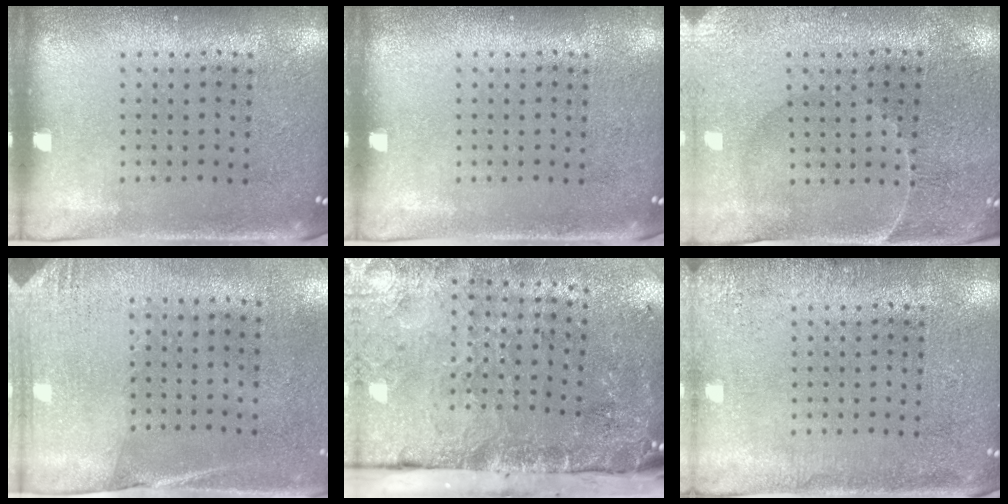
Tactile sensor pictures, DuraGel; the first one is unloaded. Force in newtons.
{"total": 0.0}
{"total": 0.6, "press": 0.5, "slide": 0.4}
{"total": 2.7, "press": 2.4, "slide": 1.3}
{"total": 5.1, "press": 3.7, "slide": 3.6}
{"total": 2.3, "press": 2.2, "slide": 0.3}